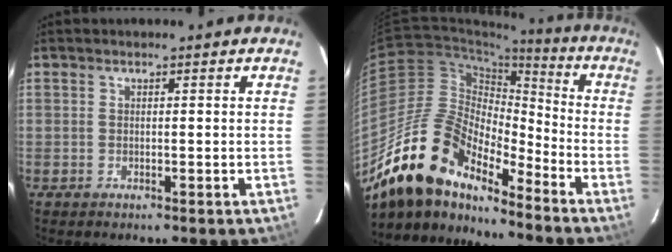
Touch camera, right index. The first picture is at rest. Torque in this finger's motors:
{"motor_torque": [1.04, -1.10, 1.05, 0.21]}